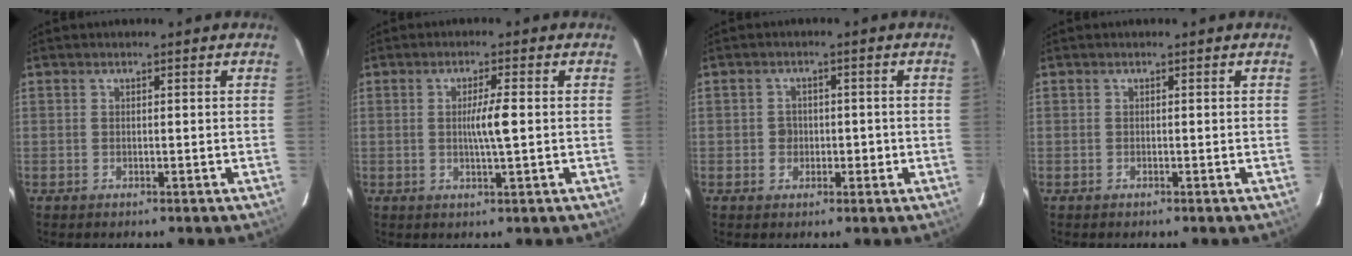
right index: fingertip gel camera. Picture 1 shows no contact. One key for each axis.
{"total": 3.9, "fx": 0.0, "fy": -0.2, "fz": 3.9, "tx": -0.071, "ty": -0.004, "tz": 0.000}
{"total": 2.9, "fx": -0.4, "fy": 2.4, "fz": 1.5, "tx": -0.016, "ty": 0.008, "tz": -0.003}
{"total": 0.0}